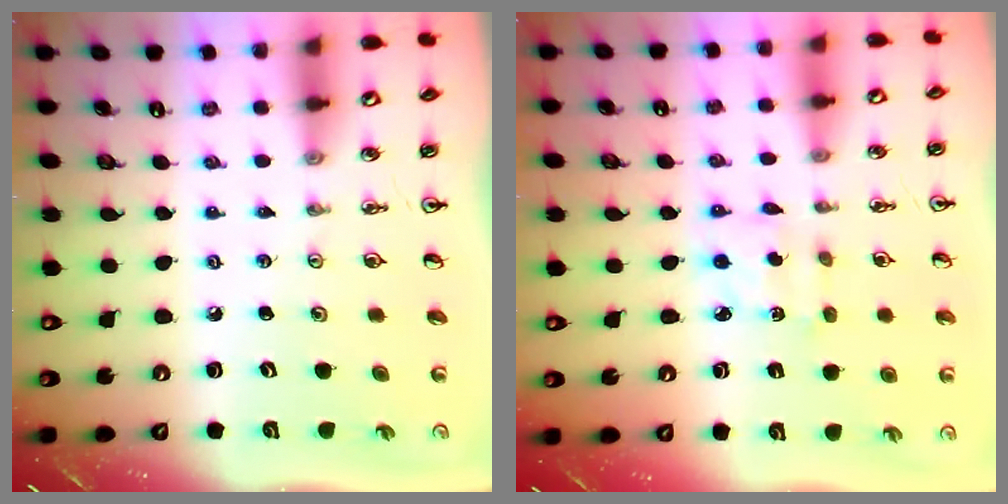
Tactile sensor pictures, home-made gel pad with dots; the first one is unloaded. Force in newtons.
{"total": 2.0, "press": 2.0, "slide": 0.2}